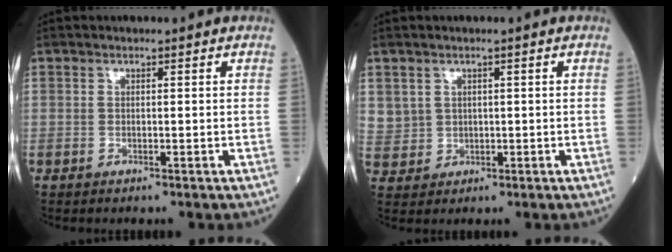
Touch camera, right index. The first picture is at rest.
{"total": 4.2, "force": [1.4, 4.0, 0.3], "torque": [-0.009, 0.007, 0.040]}